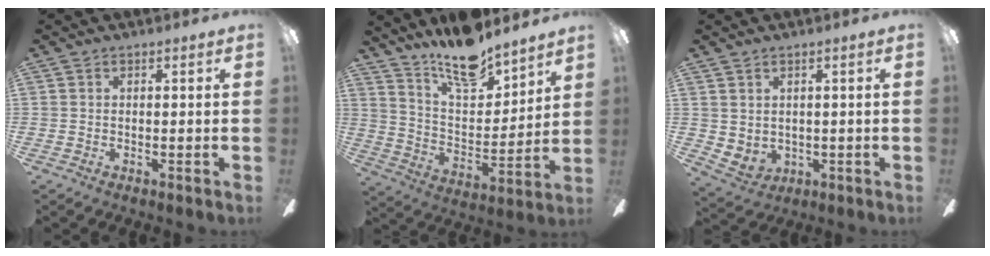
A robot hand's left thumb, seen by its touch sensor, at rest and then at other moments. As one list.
[{"total": 15.2, "force": [13.3, 4.2, 6.0], "torque": [-0.114, -0.093, 0.235]}, {"total": 2.8, "force": [1.9, 1.9, 1.0], "torque": [-0.032, -0.015, 0.035]}]